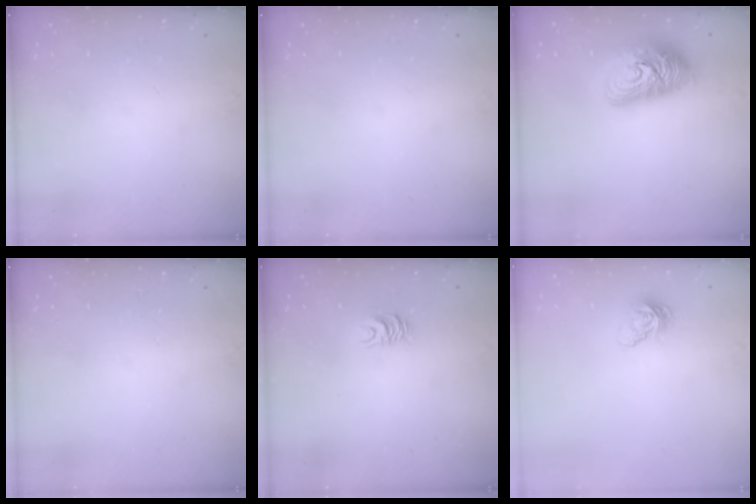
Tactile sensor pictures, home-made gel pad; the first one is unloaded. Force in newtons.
{"total": 0.0}
{"total": 15.6, "press": 15.5, "slide": 1.1}
{"total": 0.0}
{"total": 5.3, "press": 5.3, "slide": 0.2}
{"total": 7.4, "press": 7.4, "slide": 0.1}